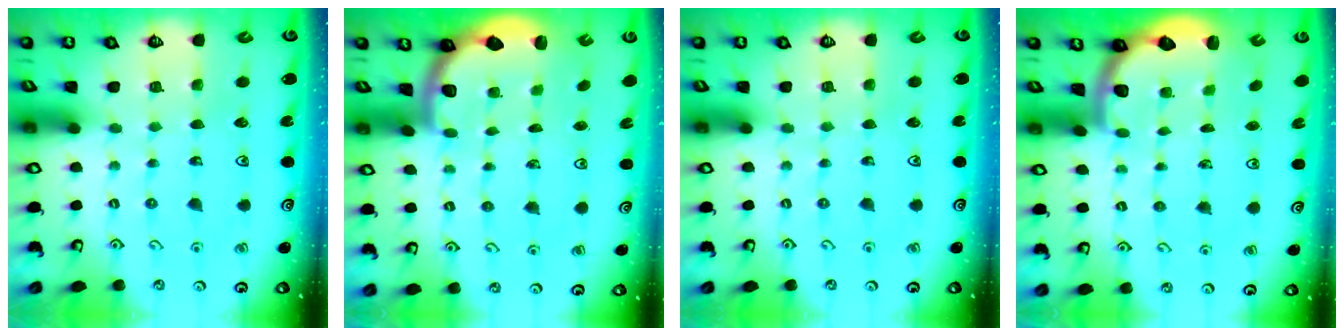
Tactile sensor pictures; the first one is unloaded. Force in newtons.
{"total": 2.2, "press": 2.0, "slide": 1.1}
{"total": 0.0}
{"total": 2.3, "press": 2.0, "slide": 1.3}